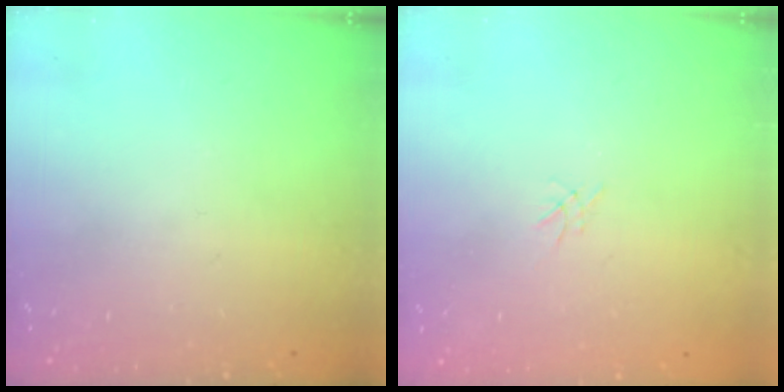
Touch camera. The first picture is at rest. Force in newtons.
{"total": 0.0}